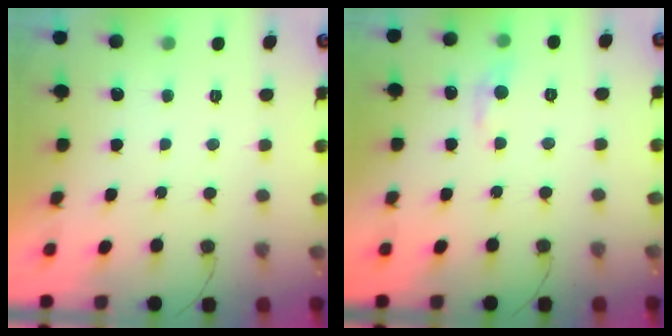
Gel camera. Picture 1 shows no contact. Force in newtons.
{"total": 7.2, "press": 7.2, "slide": 1.0}